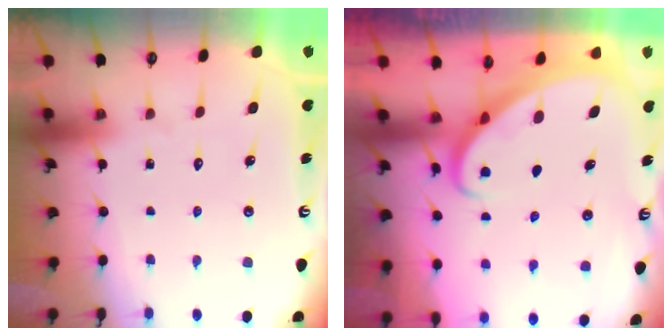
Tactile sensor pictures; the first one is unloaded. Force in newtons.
{"total": 2.6, "press": 2.6, "slide": 0.3}